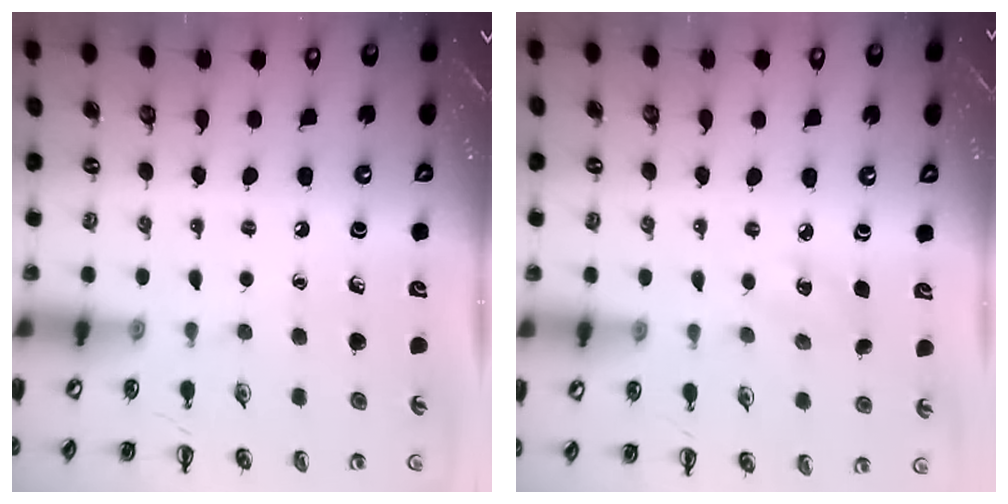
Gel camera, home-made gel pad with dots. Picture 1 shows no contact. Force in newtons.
{"total": 4.5, "press": 4.3, "slide": 1.2}